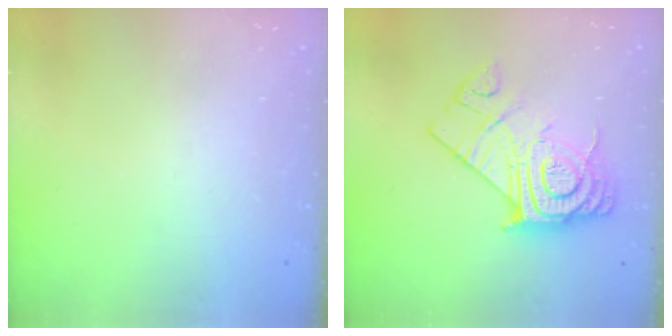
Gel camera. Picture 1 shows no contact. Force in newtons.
{"total": 17.2, "press": 17.1, "slide": 1.3}